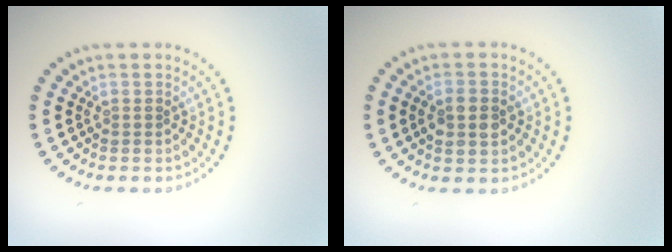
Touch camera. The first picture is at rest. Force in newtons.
{"total": 2.5, "press": 2.5, "slide": 0.2}